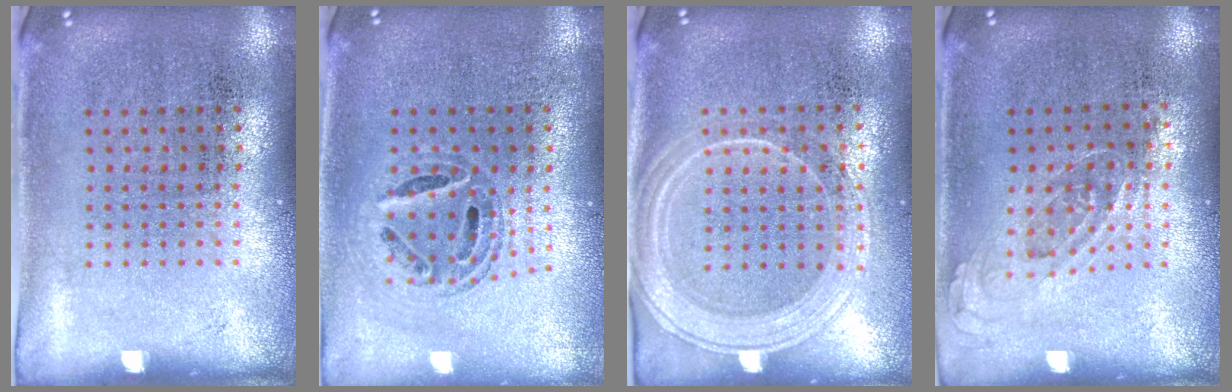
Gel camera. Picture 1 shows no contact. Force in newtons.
{"total": 0.6, "press": 0.6, "slide": 0.2}
{"total": 2.0, "press": 1.9, "slide": 0.7}
{"total": 0.7, "press": 0.5, "slide": 0.4}